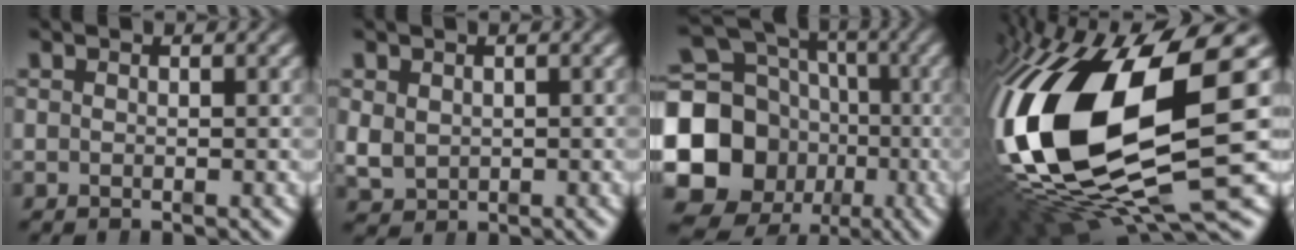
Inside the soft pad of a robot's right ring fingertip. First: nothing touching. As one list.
[{"total": 2.6, "force": [0.0, 2.3, 1.1], "torque": [-0.032, -0.018, 0.015]}, {"total": 18.9, "force": [-2.0, 17.1, 8.0], "torque": [-0.187, -0.066, -0.034]}, {"total": 19.4, "force": [-1.9, 10.7, 16.1], "torque": [-0.341, -0.050, 0.004]}]